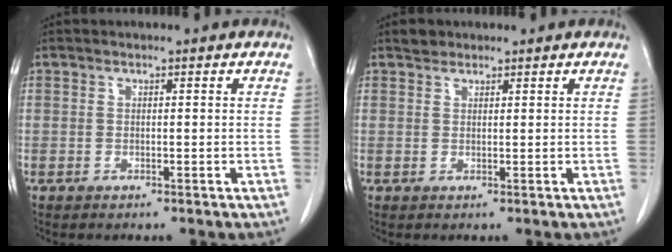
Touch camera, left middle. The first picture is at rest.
{"total": 1.4, "force": [1.1, 0.8, 0.1], "torque": [-0.003, 0.004, 0.017]}